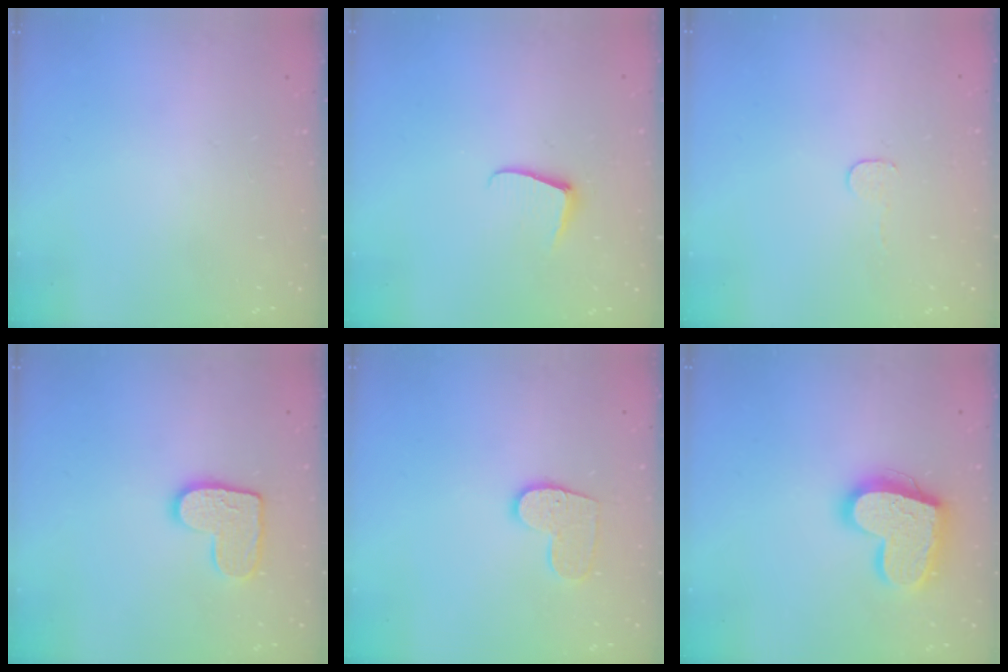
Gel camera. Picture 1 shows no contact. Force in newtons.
{"total": 5.7, "press": 5.7, "slide": 0.6}
{"total": 2.7, "press": 2.7, "slide": 0.2}
{"total": 10.7, "press": 10.7, "slide": 0.5}
{"total": 10.0, "press": 10.0, "slide": 0.6}
{"total": 20.2, "press": 20.2, "slide": 1.5}